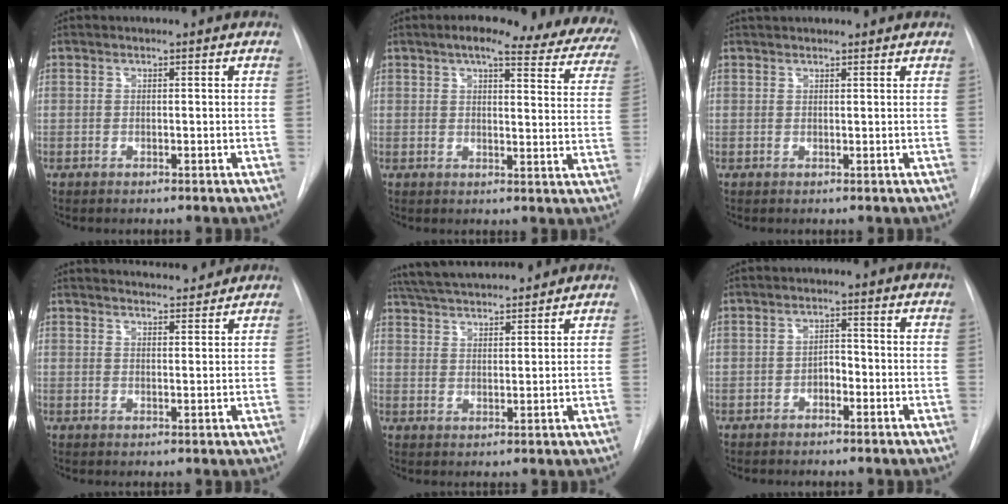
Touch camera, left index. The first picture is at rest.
{"total": 20.2, "force": [16.8, 4.8, 10.2], "torque": [-0.119, -0.010, 0.174]}
{"total": 4.5, "force": [4.1, 0.8, 1.5], "torque": [-0.019, 0.039, 0.056]}
{"total": 7.0, "force": [6.8, 0.9, 1.4], "torque": [-0.020, 0.011, 0.086]}
{"total": 14.0, "force": [12.9, 1.9, 5.2], "torque": [-0.092, 0.034, 0.200]}
{"total": 1.9, "force": [-1.0, 1.0, 1.3], "torque": [-0.013, 0.007, -0.018]}